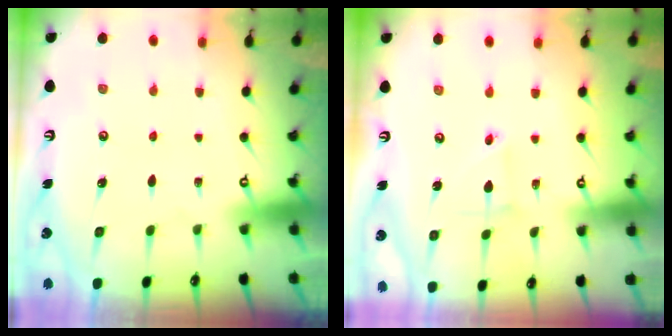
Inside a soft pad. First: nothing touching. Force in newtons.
{"total": 2.1, "press": 2.1, "slide": 0.2}